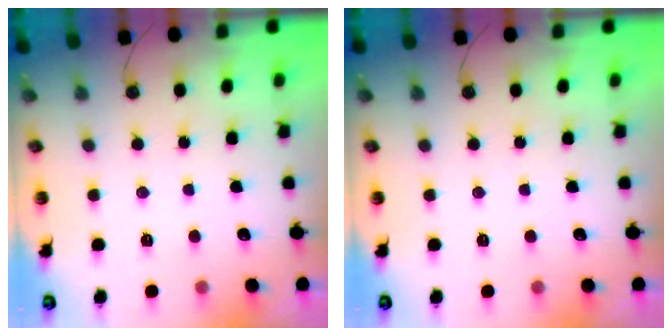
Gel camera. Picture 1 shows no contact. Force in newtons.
{"total": 0.0}